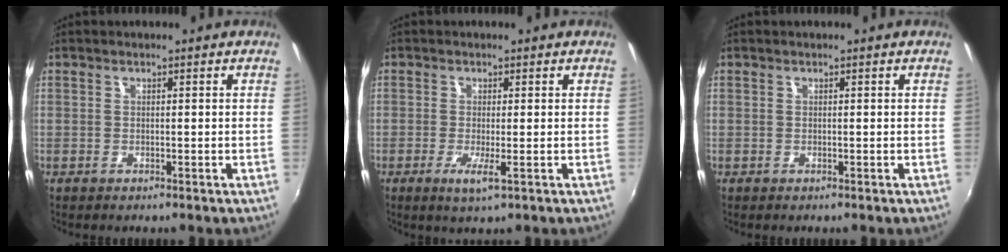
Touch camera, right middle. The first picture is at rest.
{"total": 3.0, "force": [-1.0, 0.0, 2.8], "torque": [-0.061, -0.011, -0.020]}
{"total": 0.0}